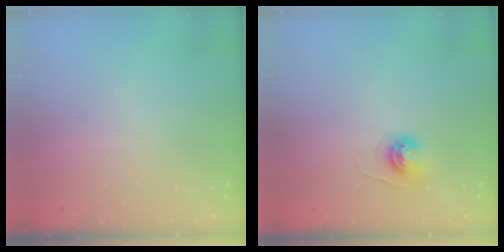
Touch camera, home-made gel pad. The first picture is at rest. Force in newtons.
{"total": 4.6, "press": 4.6, "slide": 0.4}